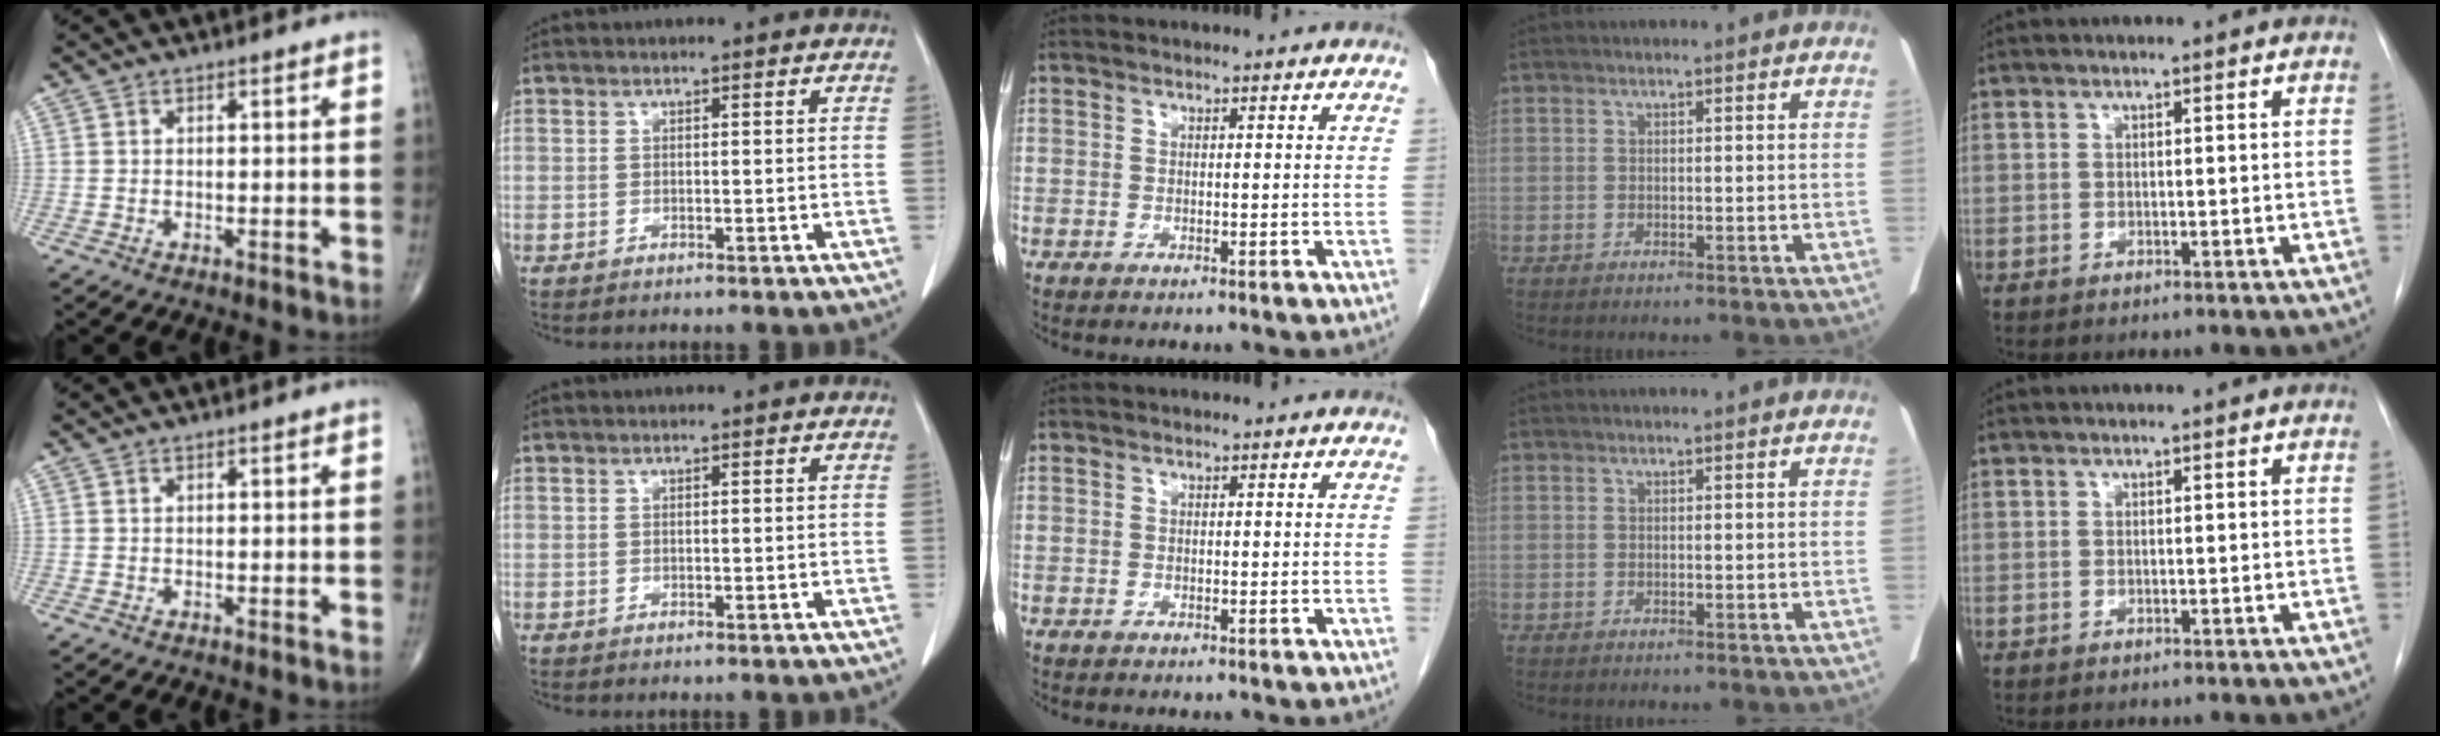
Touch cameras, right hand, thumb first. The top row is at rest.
{}